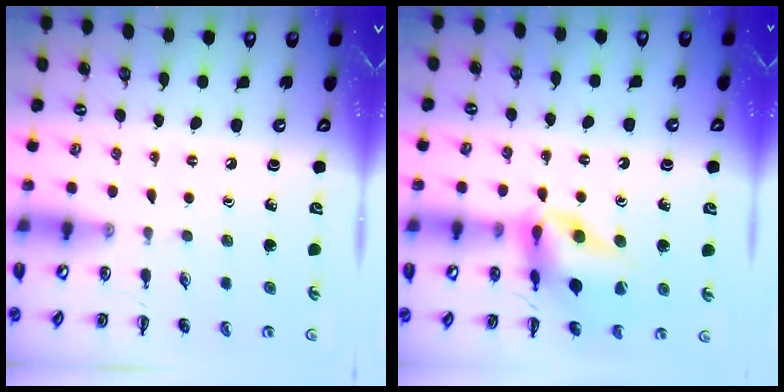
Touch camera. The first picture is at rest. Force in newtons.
{"total": 14.7, "press": 14.5, "slide": 2.7}